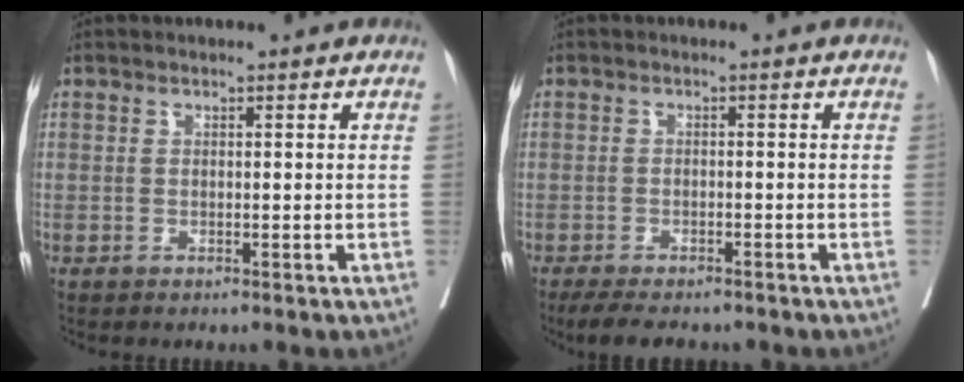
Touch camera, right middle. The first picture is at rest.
{"total": 5.8, "force": [-4.9, 1.8, 2.5], "torque": [-0.034, -0.009, -0.072]}